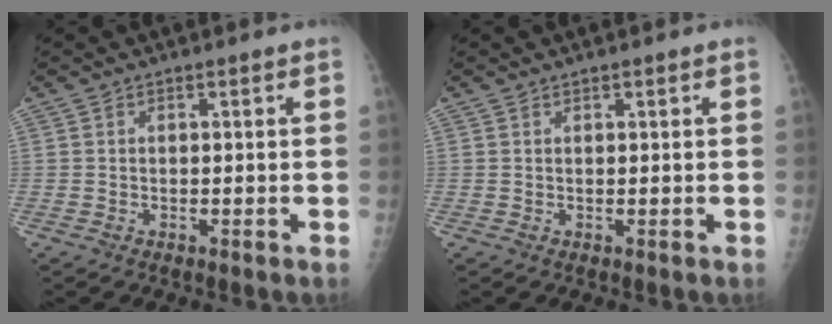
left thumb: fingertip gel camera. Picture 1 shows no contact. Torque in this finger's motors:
{"motor_torque": [-0.24, 0.05, 0.13, 0.09, 0.01]}